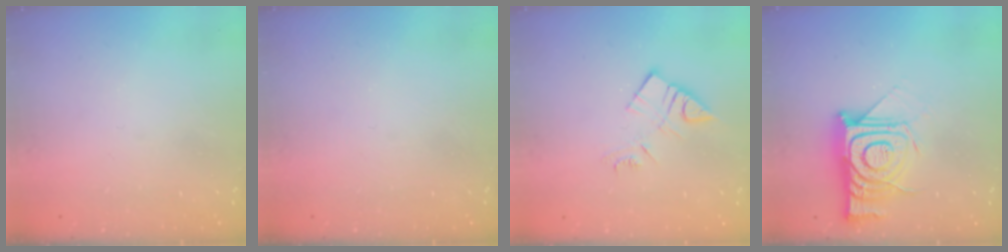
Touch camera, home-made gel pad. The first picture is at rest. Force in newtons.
{"total": 0.0}
{"total": 8.9, "press": 8.9, "slide": 0.5}
{"total": 15.2, "press": 15.1, "slide": 1.1}